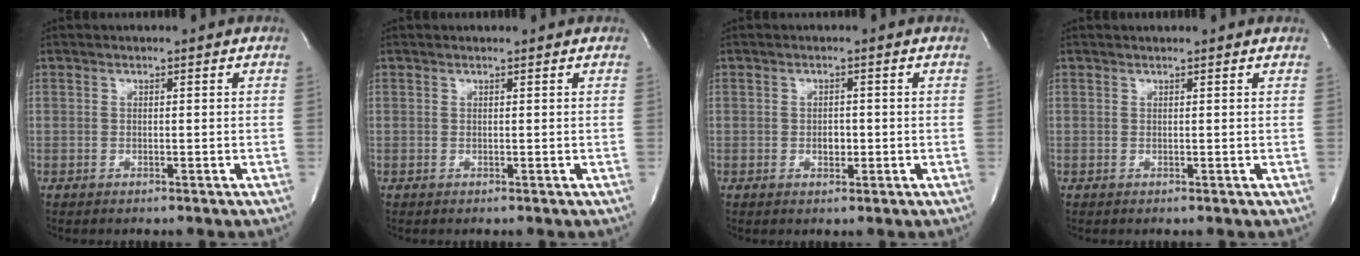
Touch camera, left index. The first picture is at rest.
{"total": 0.5, "force": [0.5, 0.0, 0.0], "torque": [-0.003, -0.001, 0.006]}
{"total": 1.6, "force": [-0.4, 1.0, 1.1], "torque": [-0.018, 0.000, -0.004]}
{"total": 2.2, "force": [2.1, 0.2, 0.5], "torque": [-0.012, 0.014, 0.020]}